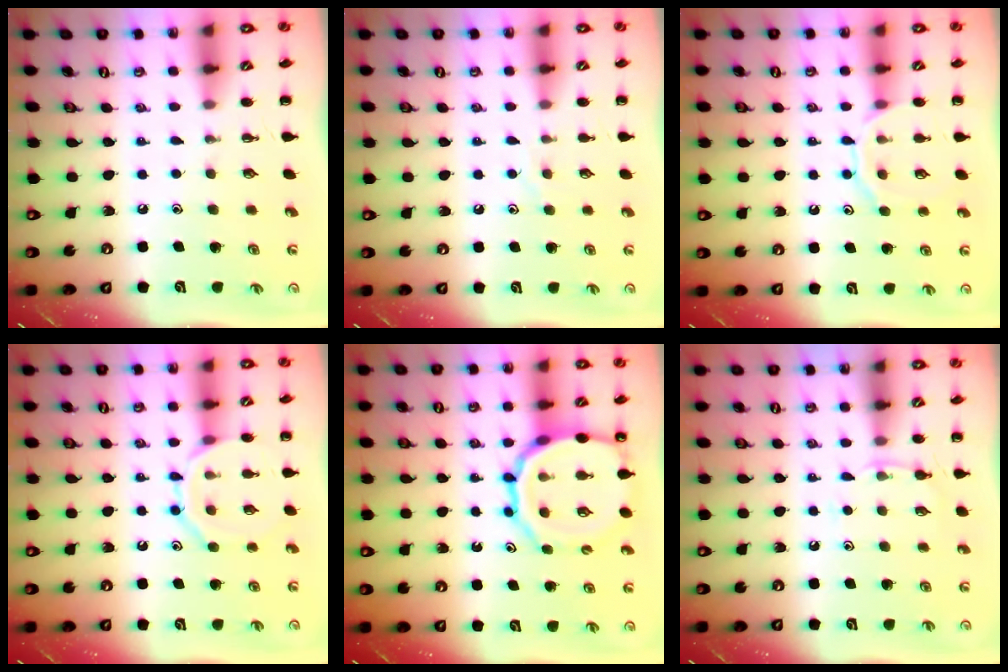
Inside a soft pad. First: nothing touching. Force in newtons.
{"total": 5.2, "press": 5.2, "slide": 0.9}
{"total": 10.0, "press": 10.0, "slide": 0.6}
{"total": 11.2, "press": 11.1, "slide": 0.7}
{"total": 16.4, "press": 16.2, "slide": 2.3}
{"total": 4.8, "press": 4.5, "slide": 1.7}